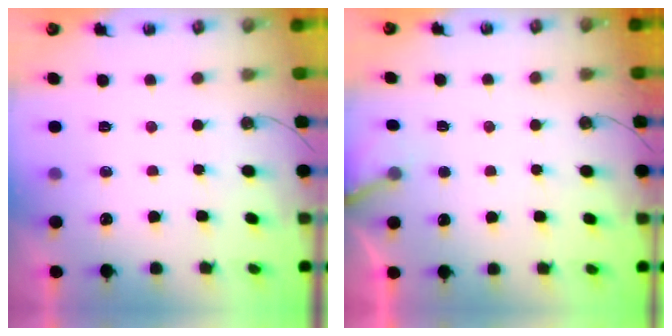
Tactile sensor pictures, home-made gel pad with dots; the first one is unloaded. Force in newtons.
{"total": 4.8, "press": 4.7, "slide": 0.3}